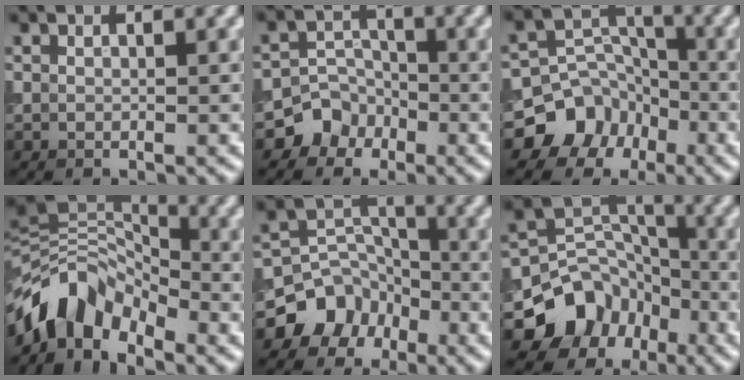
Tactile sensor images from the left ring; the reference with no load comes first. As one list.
[{"total": 3.3, "force": [-2.0, 2.6, 0.3], "torque": [0.014, 0.013, -0.037]}, {"total": 7.6, "force": [-4.5, 6.0, 1.3], "torque": [-0.001, 0.007, -0.093]}, {"total": 6.4, "force": [-3.9, 3.8, 3.4], "torque": [-0.047, 0.006, -0.084]}, {"total": 6.5, "force": [-4.0, 4.9, 1.3], "torque": [-0.005, 0.010, -0.078]}, {"total": 7.6, "force": [-4.0, 6.1, 2.3], "torque": [-0.026, 0.009, -0.074]}]